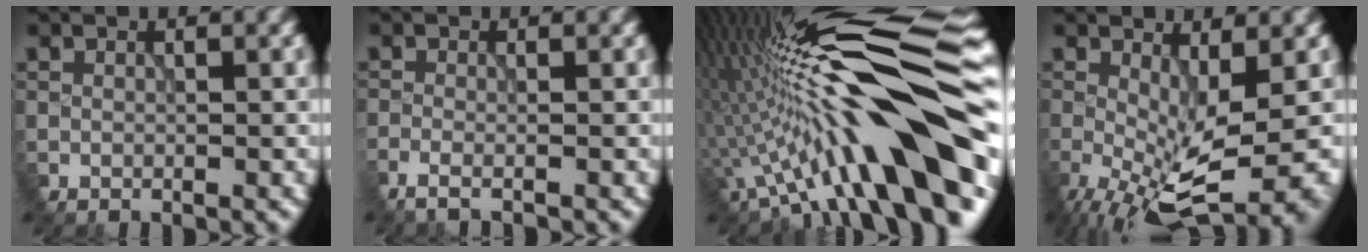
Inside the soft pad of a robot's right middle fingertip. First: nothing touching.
{"total": 2.0, "force": [-1.3, 0.6, 1.4], "torque": [-0.011, 0.005, -0.034]}
{"total": 17.1, "force": [-3.3, 4.0, 16.3], "torque": [-0.219, 0.036, -0.063]}
{"total": 8.6, "force": [-3.7, 2.3, 7.4], "torque": [-0.153, -0.018, -0.057]}